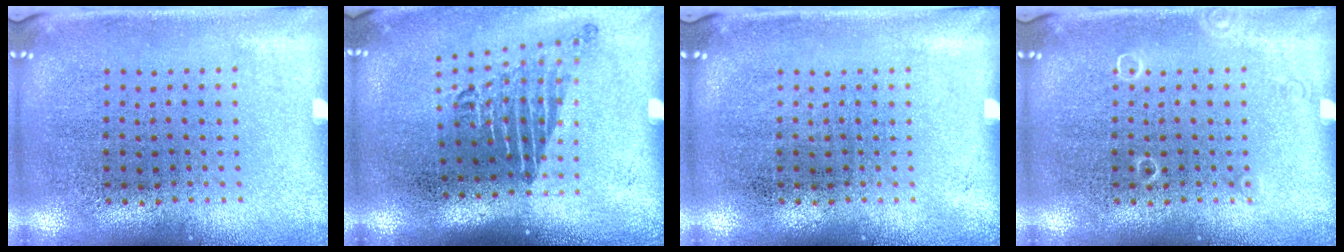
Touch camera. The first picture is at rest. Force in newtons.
{"total": 1.8, "press": 1.3, "slide": 1.3}
{"total": 0.0}
{"total": 0.7, "press": 0.7, "slide": 0.1}